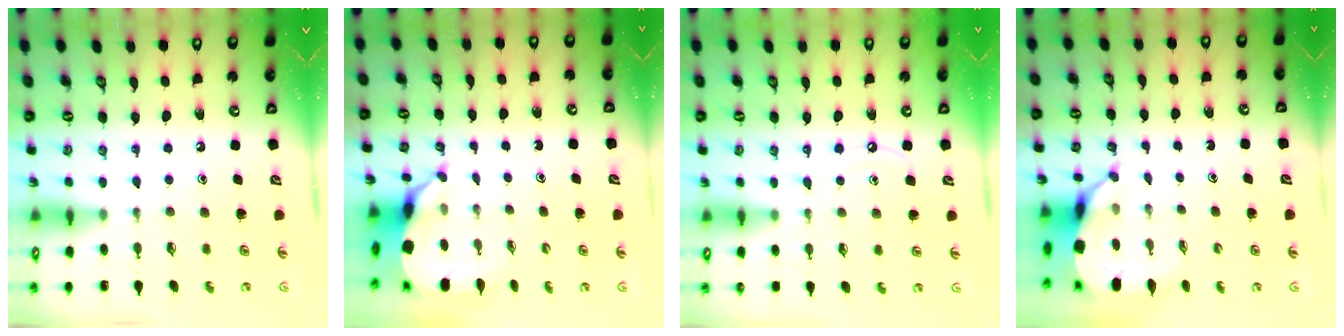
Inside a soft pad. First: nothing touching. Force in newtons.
{"total": 5.9, "press": 5.9, "slide": 0.7}
{"total": 8.2, "press": 8.1, "slide": 0.8}
{"total": 6.6, "press": 6.6, "slide": 0.2}